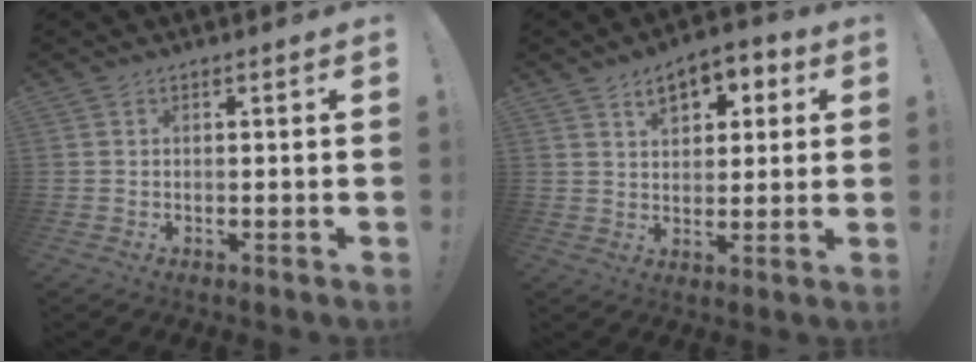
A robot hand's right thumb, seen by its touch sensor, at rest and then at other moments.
{"total": 8.8, "force": [4.2, 5.6, 5.4], "torque": [-0.078, -0.009, 0.073]}